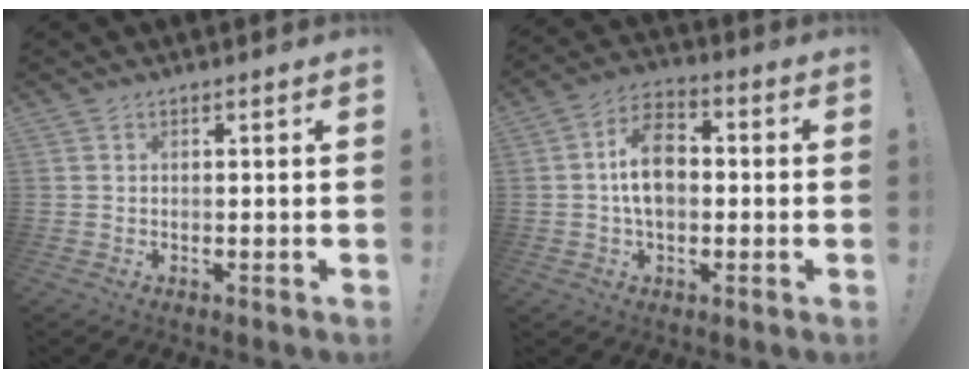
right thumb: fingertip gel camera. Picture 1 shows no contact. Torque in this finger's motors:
{"motor_torque": [2.15, 1.89, 1.48, -0.21, 0.50]}